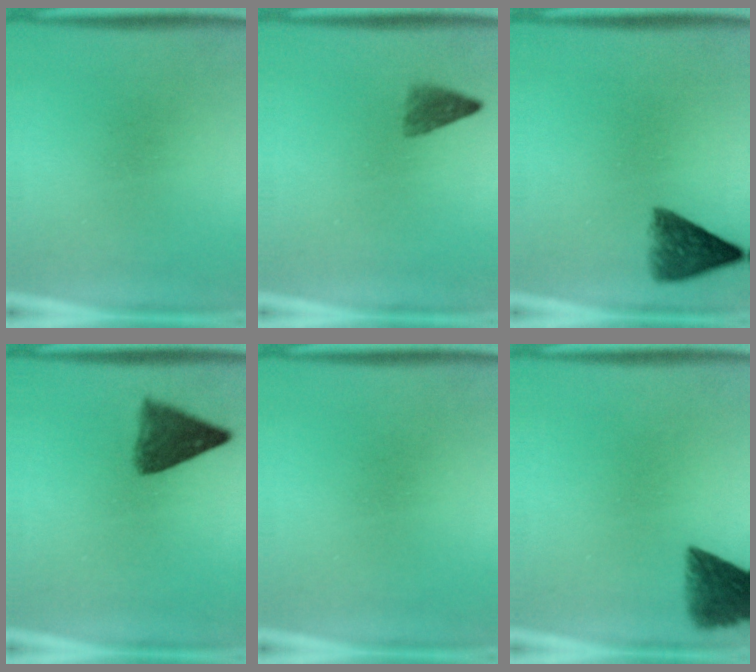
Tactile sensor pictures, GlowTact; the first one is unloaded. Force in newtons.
{"total": 2.4}
{"total": 5.4}
{"total": 6.5}
{"total": 0.0}
{"total": 7.0}